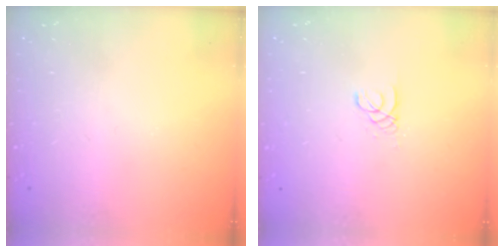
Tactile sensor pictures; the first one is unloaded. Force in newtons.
{"total": 1.8, "press": 1.8, "slide": 0.2}